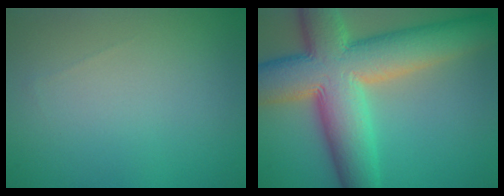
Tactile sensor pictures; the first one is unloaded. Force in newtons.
{"total": 13.6, "press": 13.5, "slide": 0.7}